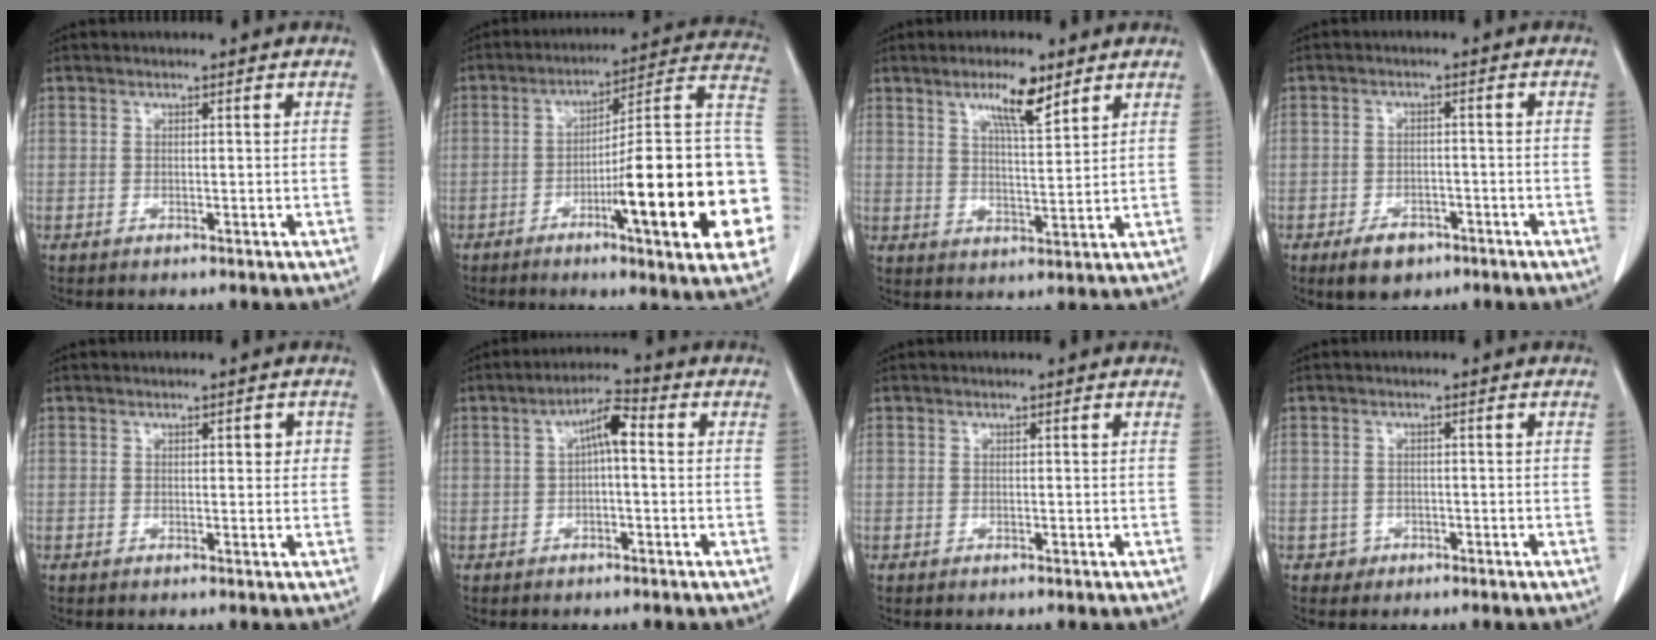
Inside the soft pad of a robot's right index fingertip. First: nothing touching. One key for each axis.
{"total": 23.6, "fx": -5.9, "fy": 1.8, "fz": 22.8, "tx": -0.225, "ty": 0.011, "tz": -0.084}
{"total": 6.7, "fx": 4.4, "fy": 1.1, "fz": 5.0, "tx": -0.089, "ty": -0.001, "tz": 0.075}
{"total": 4.9, "fx": -3.1, "fy": 2.8, "fz": 2.5, "tx": -0.042, "ty": 0.001, "tz": -0.043}
{"total": 2.1, "fx": 0.5, "fy": 1.0, "fz": 1.8, "tx": -0.017, "ty": 0.005, "tz": 0.005}
{"total": 5.0, "fx": 0.5, "fy": 1.2, "fz": 4.8, "tx": -0.084, "ty": 0.020, "tz": 0.006}
{"total": 0.0}
{"total": 1.6, "fx": -0.7, "fy": 1.4, "fz": -0.2, "tx": 0.010, "ty": 0.010, "tz": -0.010}